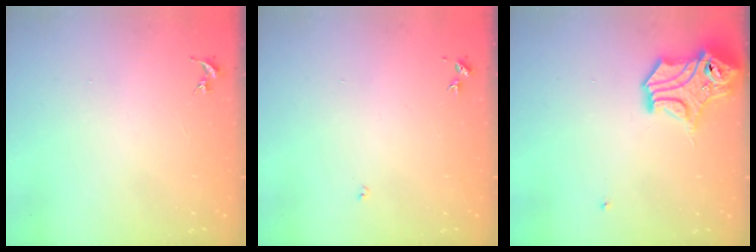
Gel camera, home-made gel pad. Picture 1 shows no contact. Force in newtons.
{"total": 3.0, "press": 3.0, "slide": 0.4}
{"total": 14.1, "press": 14.0, "slide": 1.9}